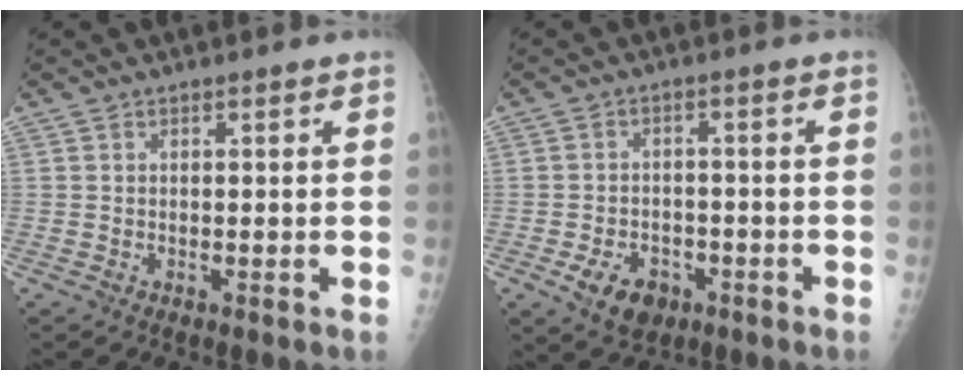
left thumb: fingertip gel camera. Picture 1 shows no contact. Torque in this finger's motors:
{"motor_torque": [-0.16, 0.80, 0.54, 0.25, 0.03]}